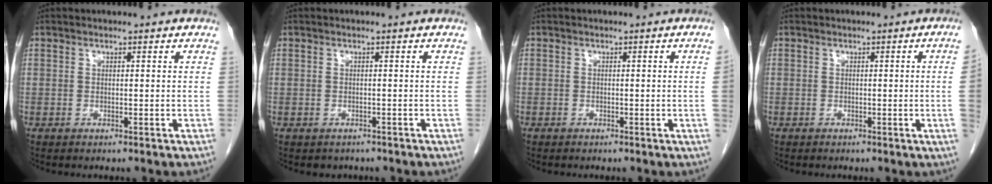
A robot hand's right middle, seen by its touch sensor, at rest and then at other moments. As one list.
[{"total": 1.9, "force": [-1.5, 1.1, 0.1], "torque": [-0.004, 0.002, -0.020]}, {"total": 1.3, "force": [-0.2, -0.7, 1.1], "torque": [-0.006, 0.000, -0.004]}, {"total": 2.1, "force": [-0.2, -1.0, 1.9], "torque": [-0.019, -0.002, -0.001]}]